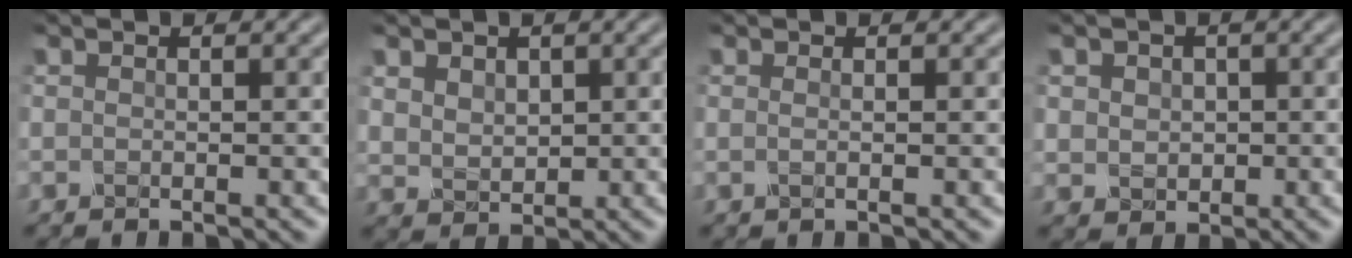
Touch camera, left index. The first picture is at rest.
{"total": 2.3, "force": [1.0, 1.8, 1.2], "torque": [-0.029, -0.006, 0.023]}
{"total": 0.7, "force": [0.1, 0.2, 0.6], "torque": [-0.011, -0.001, -0.002]}
{"total": 2.3, "force": [0.4, 2.1, 1.1], "torque": [-0.020, 0.001, 0.004]}